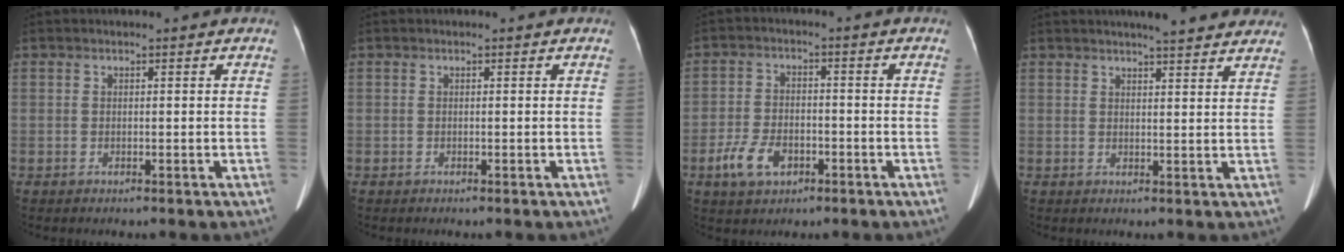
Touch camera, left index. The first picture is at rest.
{"total": 0.0}
{"total": 6.5, "force": [-4.4, 3.4, 3.5], "torque": [-0.080, -0.004, -0.076]}
{"total": 8.9, "force": [7.8, 1.0, 4.2], "torque": [-0.040, 0.008, 0.071]}